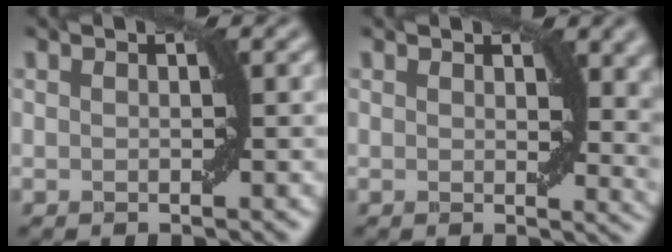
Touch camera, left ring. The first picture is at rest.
{"total": 4.2, "force": [1.7, 2.0, 3.2], "torque": [-0.032, -0.008, 0.031]}